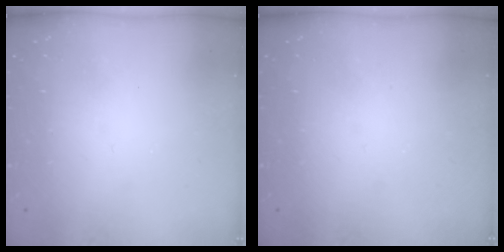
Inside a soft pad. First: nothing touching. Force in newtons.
{"total": 0.0}